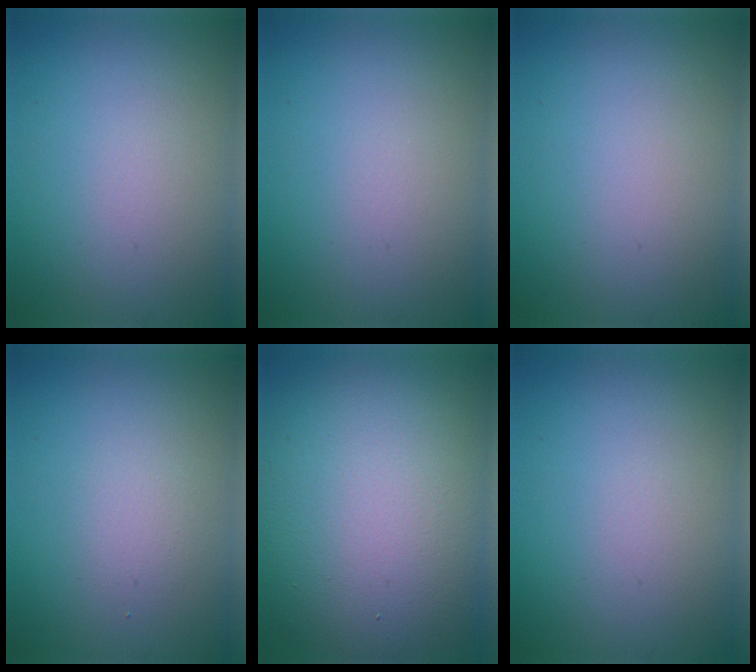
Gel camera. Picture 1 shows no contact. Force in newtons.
{"total": 0.0}
{"total": 0.0}
{"total": 1.4, "press": 1.4, "slide": 0.1}
{"total": 14.2, "press": 14.1, "slide": 1.2}
{"total": 0.0}